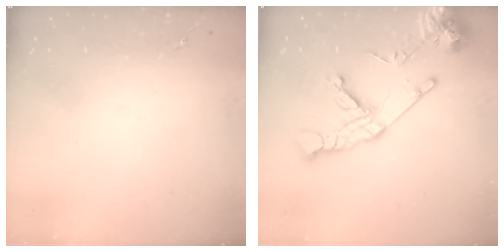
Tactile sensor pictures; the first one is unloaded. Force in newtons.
{"total": 16.3, "press": 16.2, "slide": 2.1}